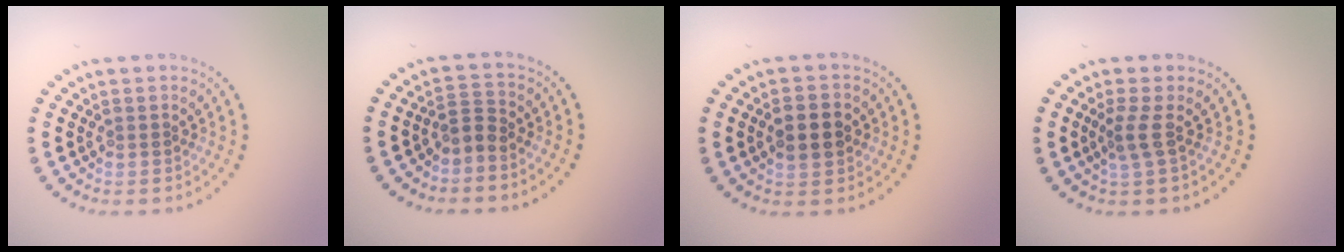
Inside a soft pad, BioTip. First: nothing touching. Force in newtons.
{"total": 1.8, "press": 1.3, "slide": 1.1}
{"total": 3.7, "press": 3.7, "slide": 0.2}
{"total": 1.9, "press": 1.2, "slide": 1.5}